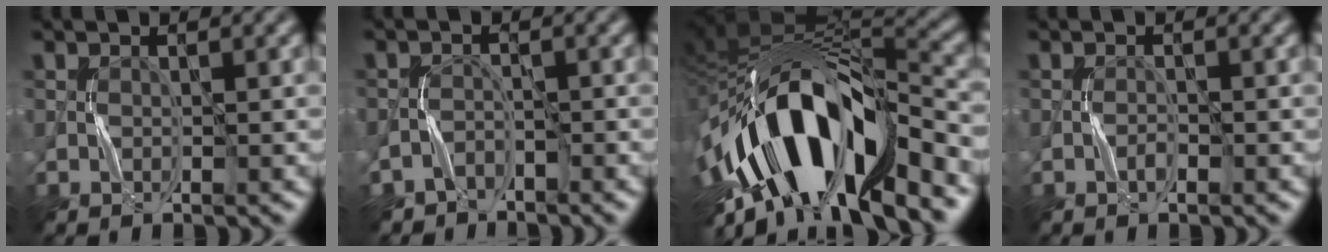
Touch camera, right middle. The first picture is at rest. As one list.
[{"total": 2.1, "force": [-1.9, 0.9, -0.1], "torque": [0.007, 0.005, -0.040]}, {"total": 15.1, "force": [-5.3, 6.8, 12.5], "torque": [-0.216, 0.014, -0.092]}, {"total": 0.7, "force": [-0.5, 0.2, 0.5], "torque": [-0.011, 0.003, -0.010]}]